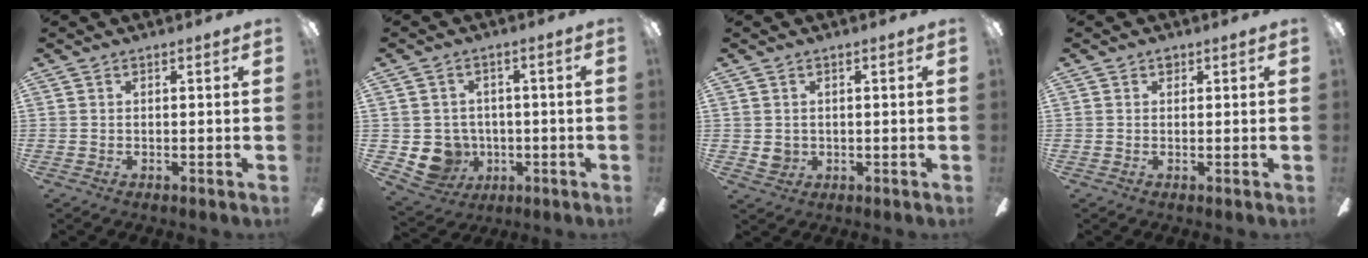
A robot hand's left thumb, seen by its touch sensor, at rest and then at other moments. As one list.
[{"total": 8.1, "force": [-1.2, 7.7, 2.1], "torque": [-0.062, 0.002, -0.016]}, {"total": 2.8, "force": [0.4, 2.6, 1.0], "torque": [-0.014, 0.001, 0.007]}, {"total": 1.0, "force": [0.6, 0.7, 0.5], "torque": [-0.003, 0.000, 0.009]}]